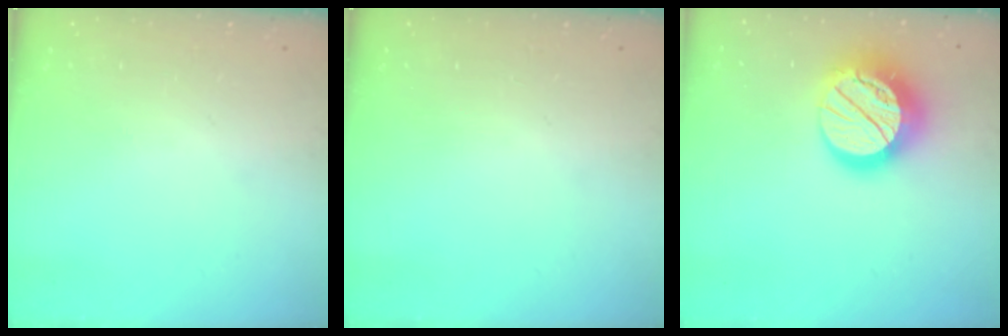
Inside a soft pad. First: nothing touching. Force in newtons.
{"total": 0.0}
{"total": 19.6, "press": 19.5, "slide": 1.5}